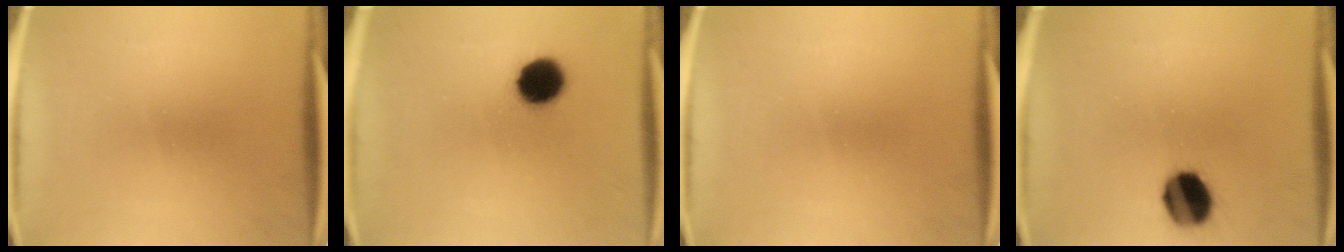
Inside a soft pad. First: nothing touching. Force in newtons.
{"total": 8.9}
{"total": 0.0}
{"total": 11.0}